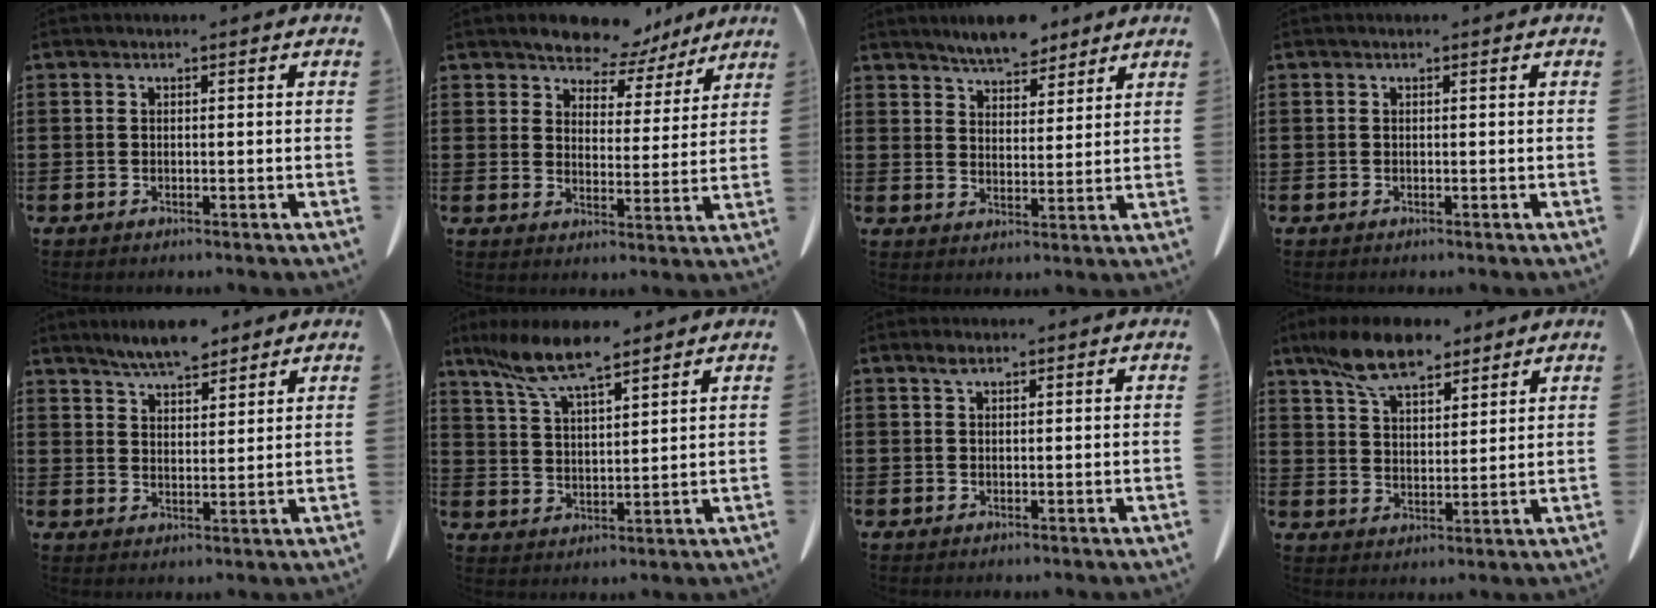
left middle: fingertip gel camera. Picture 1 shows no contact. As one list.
[{"total": 6.3, "force": [6.1, 1.7, 0.4], "torque": [-0.032, -0.039, 0.111]}, {"total": 5.3, "force": [5.1, 1.2, 0.8], "torque": [-0.034, -0.015, 0.098]}, {"total": 0.0}, {"total": 5.8, "force": [5.4, 1.0, 1.8], "torque": [-0.050, -0.013, 0.102]}, {"total": 8.9, "force": [6.9, 1.7, 5.3], "torque": [-0.122, -0.018, 0.129]}, {"total": 1.2, "force": [0.7, 0.6, 0.7], "torque": [-0.018, 0.001, 0.015]}, {"total": 10.0, "force": [7.8, 3.5, 5.2], "torque": [-0.116, -0.011, 0.146]}]